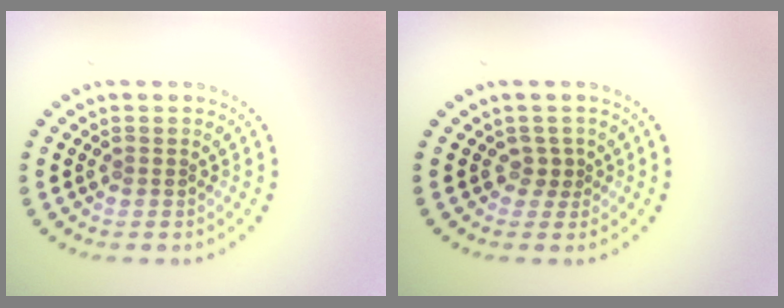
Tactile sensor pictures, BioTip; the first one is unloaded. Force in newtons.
{"total": 1.2, "press": 0.8, "slide": 0.8}